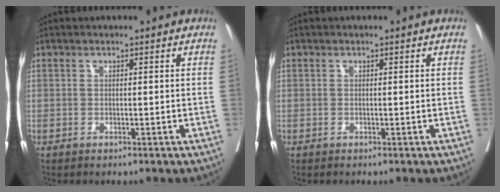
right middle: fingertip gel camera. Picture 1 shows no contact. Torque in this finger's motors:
{"motor_torque": [-0.10, 0.09, -0.02, 0.00]}